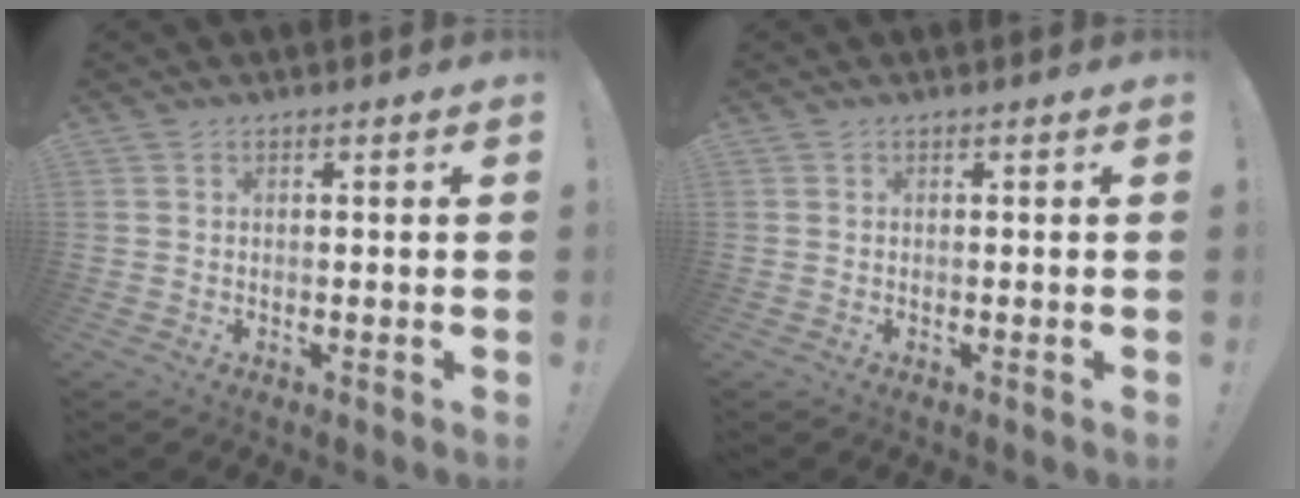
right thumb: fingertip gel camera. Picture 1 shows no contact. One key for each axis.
{"total": 0.0}